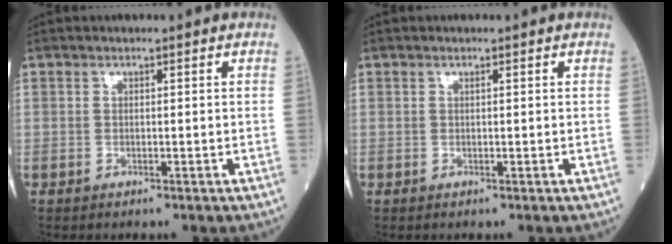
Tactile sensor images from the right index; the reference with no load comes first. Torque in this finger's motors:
{"motor_torque": [-0.04, -0.02, -0.05, 0.00]}